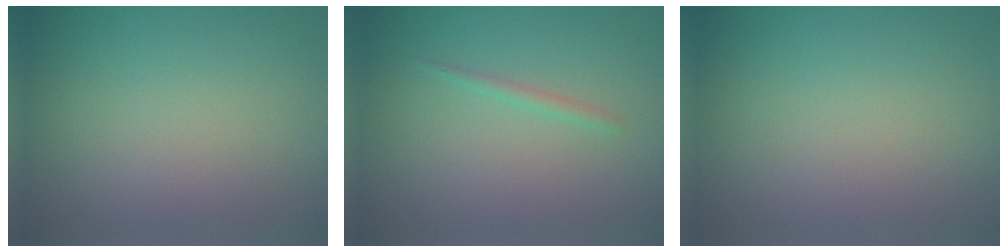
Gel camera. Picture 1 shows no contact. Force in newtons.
{"total": 0.9, "press": 0.9, "slide": 0.1}
{"total": 0.0}